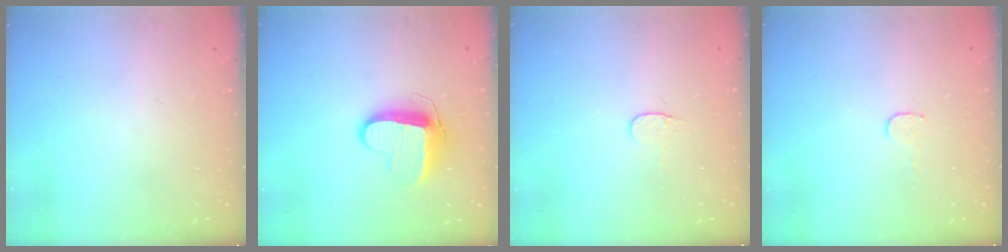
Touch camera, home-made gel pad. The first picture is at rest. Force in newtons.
{"total": 10.0, "press": 10.0, "slide": 0.2}
{"total": 3.2, "press": 3.1, "slide": 0.4}
{"total": 3.2, "press": 3.1, "slide": 0.3}